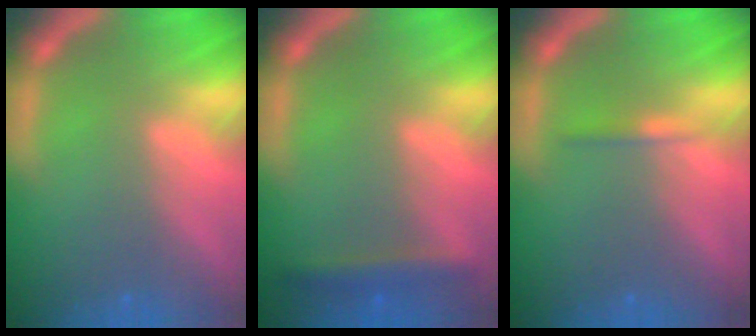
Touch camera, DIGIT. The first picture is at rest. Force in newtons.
{"total": 2.4}
{"total": 0.9}